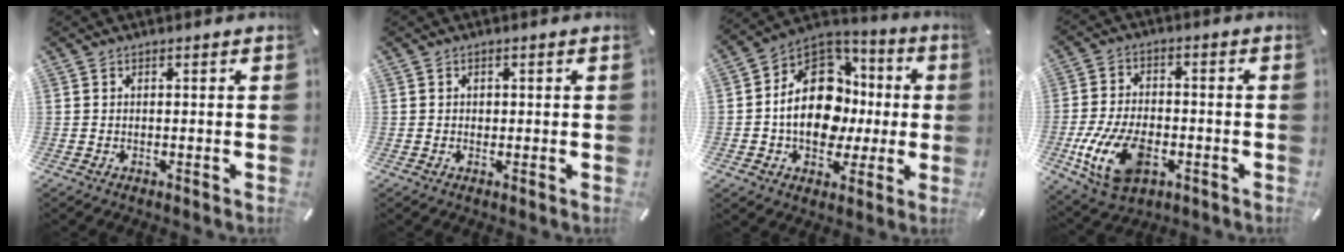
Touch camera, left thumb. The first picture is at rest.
{"total": 0.9, "force": [0.1, 0.8, 0.3], "torque": [0.003, 0.001, -0.002]}
{"total": 17.7, "force": [-1.2, 13.6, 11.4], "torque": [-0.208, 0.008, -0.022]}
{"total": 14.7, "force": [-4.7, 9.0, 10.6], "torque": [-0.216, 0.004, -0.080]}